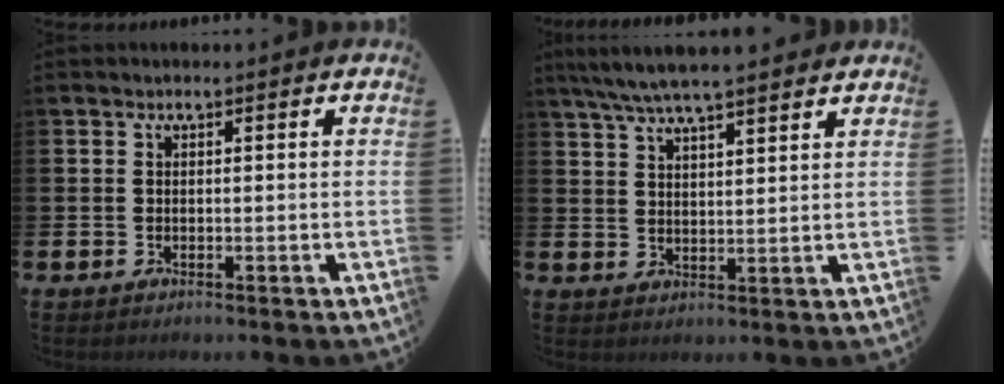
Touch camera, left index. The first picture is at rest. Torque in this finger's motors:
{"motor_torque": [0.54, -0.53, 1.05, 0.21]}